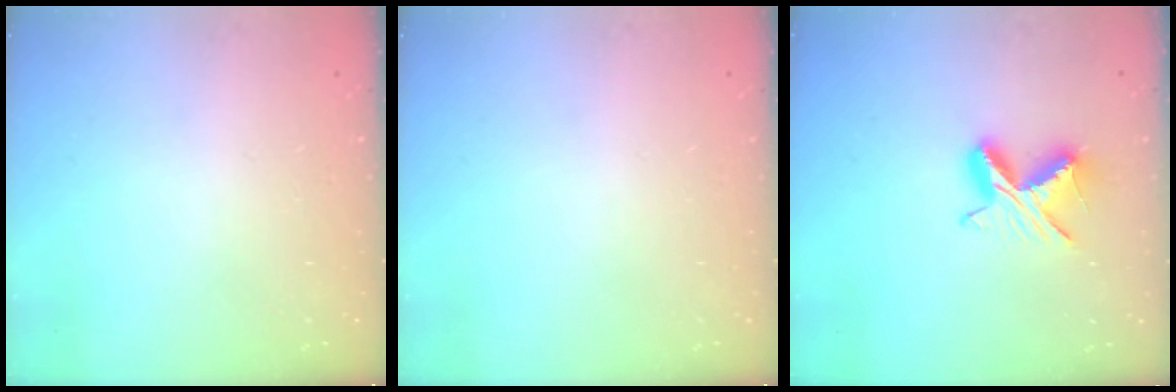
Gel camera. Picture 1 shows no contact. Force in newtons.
{"total": 0.0}
{"total": 8.5, "press": 8.5, "slide": 0.4}